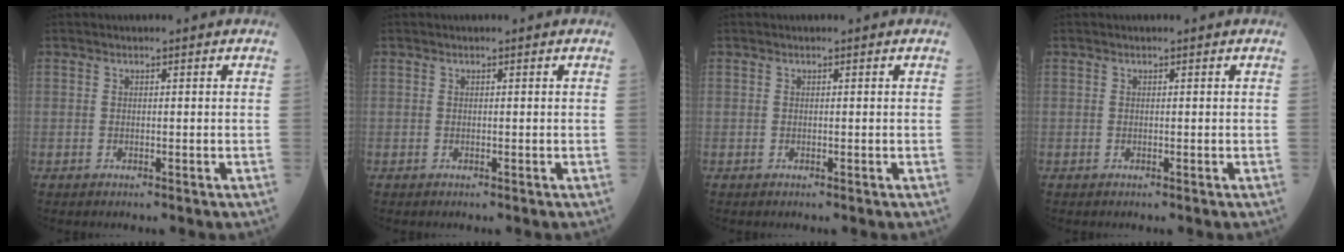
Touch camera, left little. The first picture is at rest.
{"total": 0.0}
{"total": 0.0}
{"total": 0.0}